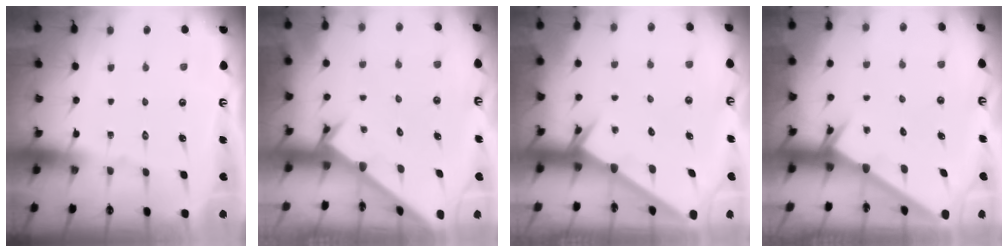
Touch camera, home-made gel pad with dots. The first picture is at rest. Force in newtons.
{"total": 2.6, "press": 2.6, "slide": 0.3}
{"total": 2.7, "press": 2.7, "slide": 0.2}
{"total": 2.5, "press": 2.5, "slide": 0.1}